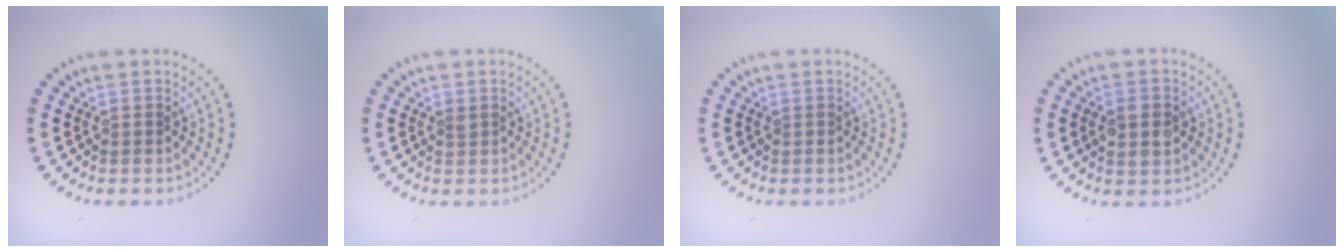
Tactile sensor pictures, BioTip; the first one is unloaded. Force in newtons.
{"total": 0.5, "press": 0.5, "slide": 0.3}
{"total": 0.0}
{"total": 2.6, "press": 2.6, "slide": 0.2}